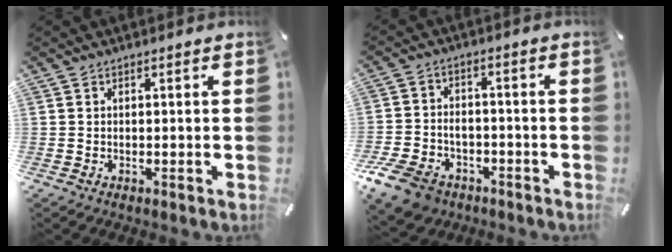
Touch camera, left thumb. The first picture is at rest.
{"total": 9.5, "force": [-5.7, 6.5, 3.9], "torque": [-0.090, 0.035, -0.105]}